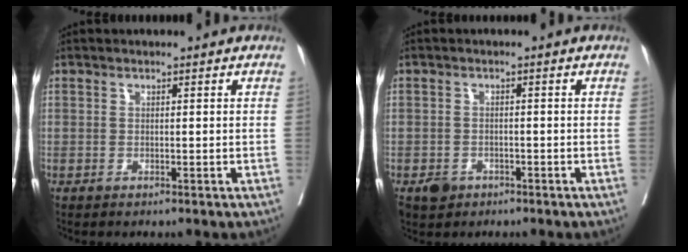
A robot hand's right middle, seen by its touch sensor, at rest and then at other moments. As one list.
[{"total": 2.5, "force": [-1.5, 1.9, 0.6], "torque": [-0.009, 0.005, -0.019]}]